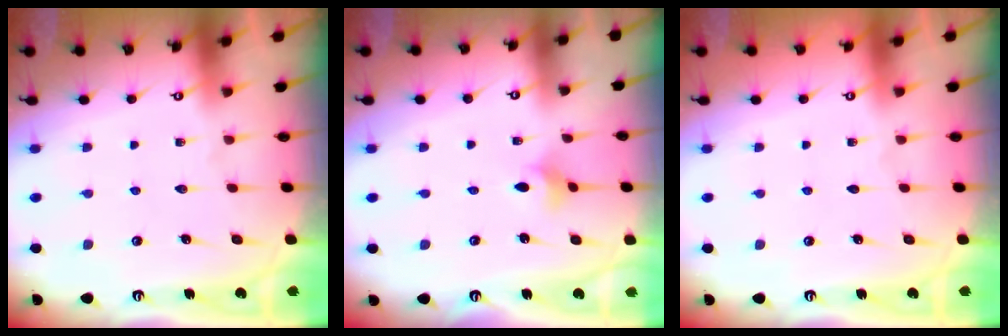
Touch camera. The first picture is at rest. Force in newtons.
{"total": 2.8, "press": 2.7, "slide": 0.7}
{"total": 0.0}